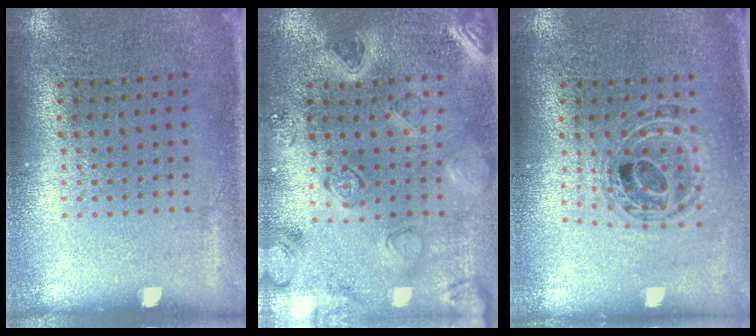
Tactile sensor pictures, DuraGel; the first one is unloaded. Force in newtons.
{"total": 2.3, "press": 2.3, "slide": 0.3}
{"total": 0.5, "press": 0.5, "slide": 0.1}